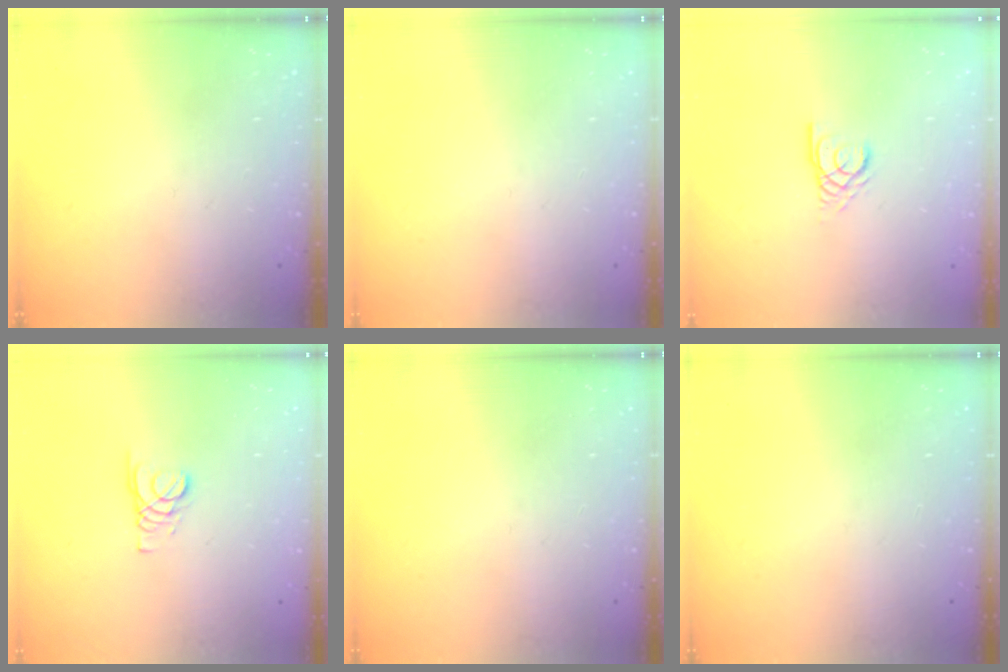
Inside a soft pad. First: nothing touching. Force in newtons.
{"total": 0.0}
{"total": 2.8, "press": 2.8, "slide": 0.1}
{"total": 1.8, "press": 1.8, "slide": 0.2}
{"total": 0.0}
{"total": 0.0}